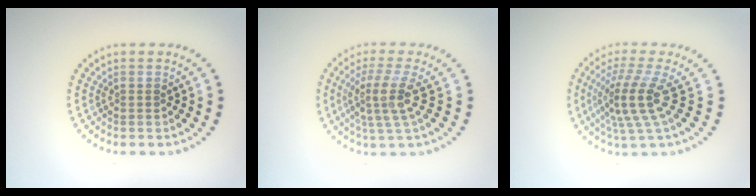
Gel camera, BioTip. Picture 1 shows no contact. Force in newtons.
{"total": 3.7, "press": 2.7, "slide": 2.5}
{"total": 4.4, "press": 3.1, "slide": 3.2}